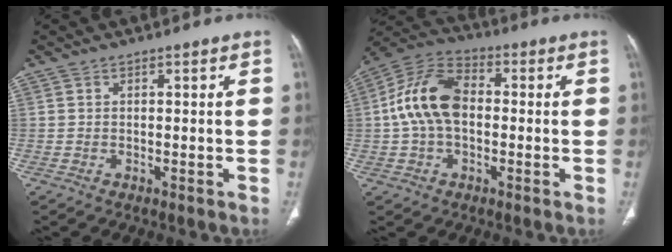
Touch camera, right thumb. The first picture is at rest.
{"total": 13.0, "force": [0.1, 8.3, 10.0], "torque": [-0.190, 0.034, -0.009]}